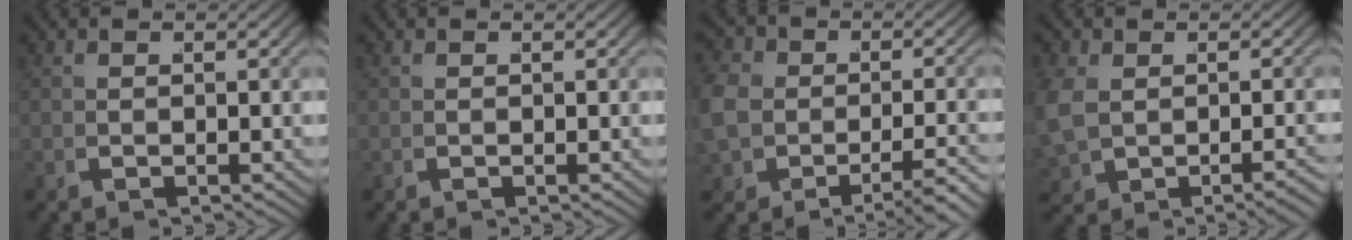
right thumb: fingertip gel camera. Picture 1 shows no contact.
{"total": 0.0}
{"total": 4.6, "force": [-2.1, 3.4, 2.3], "torque": [-0.053, -0.010, -0.034]}
{"total": 3.3, "force": [-0.7, 2.6, 2.0], "torque": [-0.057, -0.008, -0.002]}